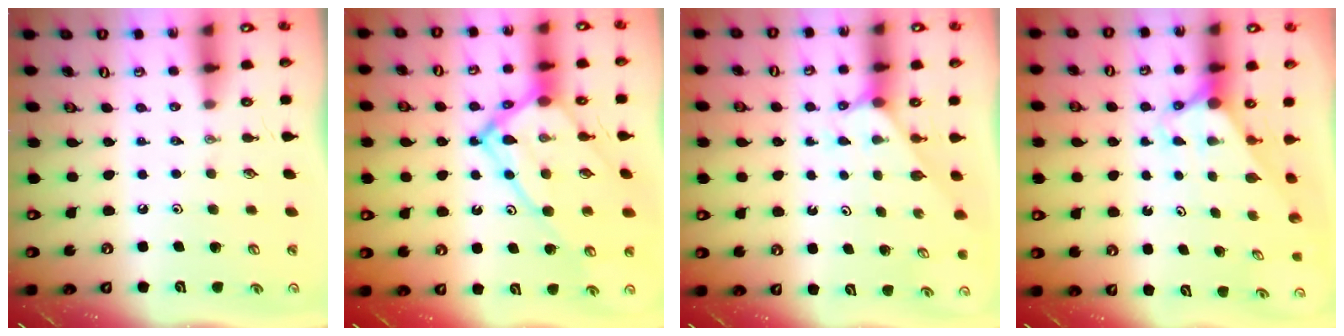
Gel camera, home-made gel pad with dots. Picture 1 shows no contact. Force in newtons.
{"total": 20.0, "press": 19.8, "slide": 2.3}
{"total": 2.9, "press": 2.9, "slide": 0.4}
{"total": 2.9, "press": 2.9, "slide": 0.0}